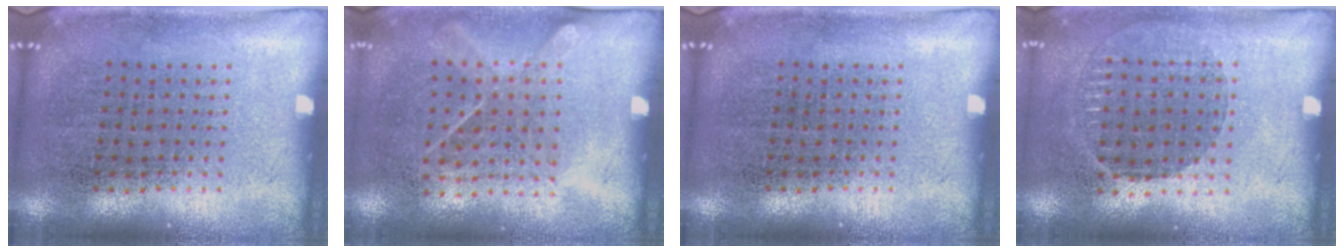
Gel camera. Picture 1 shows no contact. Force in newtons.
{"total": 1.2, "press": 0.9, "slide": 0.8}
{"total": 0.0}
{"total": 1.0, "press": 0.9, "slide": 0.4}